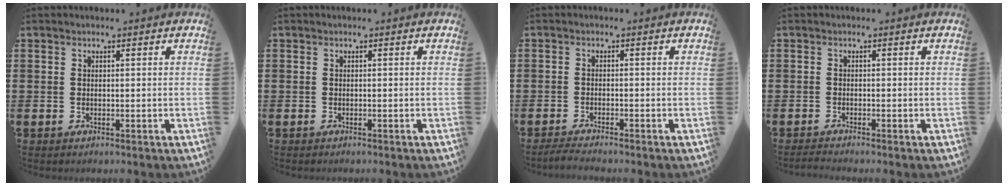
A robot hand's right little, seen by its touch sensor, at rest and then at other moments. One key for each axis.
{"total": 0.0}
{"total": 1.5, "fx": -1.3, "fy": 0.0, "fz": 0.6, "tx": -0.012, "ty": 0.001, "tz": -0.026}
{"total": 1.1, "fx": -1.0, "fy": -0.1, "fz": 0.5, "tx": -0.007, "ty": -0.001, "tz": -0.019}